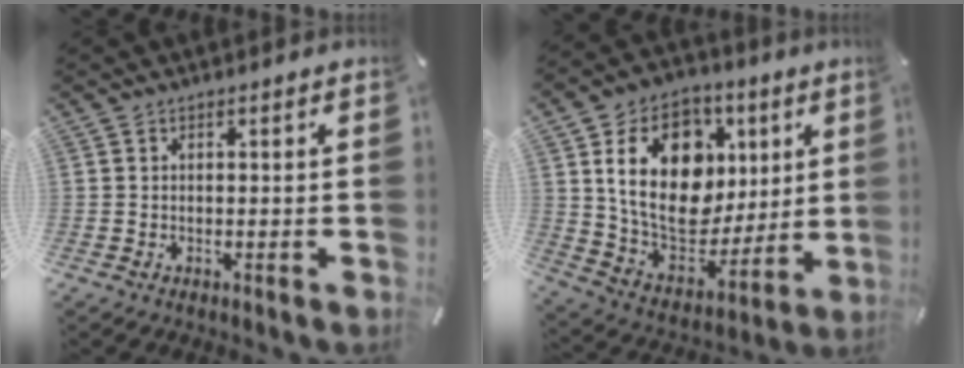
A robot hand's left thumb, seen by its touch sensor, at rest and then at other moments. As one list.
[{"total": 22.5, "force": [6.1, 16.4, 14.2], "torque": [-0.251, -0.025, 0.108]}]